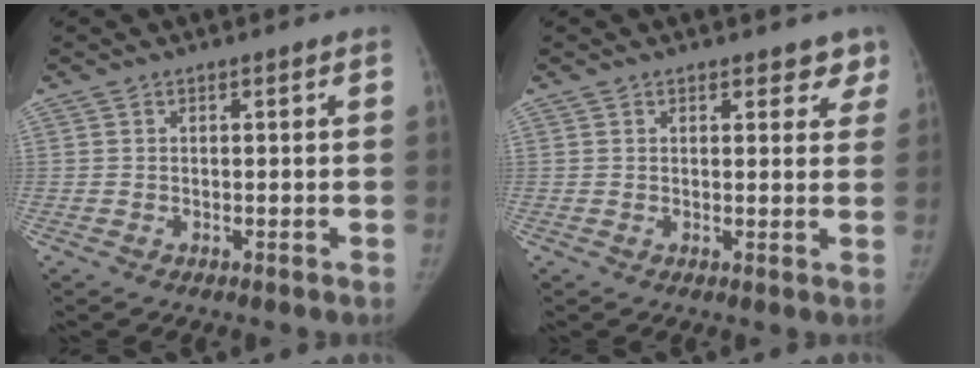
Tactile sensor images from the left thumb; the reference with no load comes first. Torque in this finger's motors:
{"motor_torque": [-0.14, 0.08, 0.32, 0.24, -0.04]}